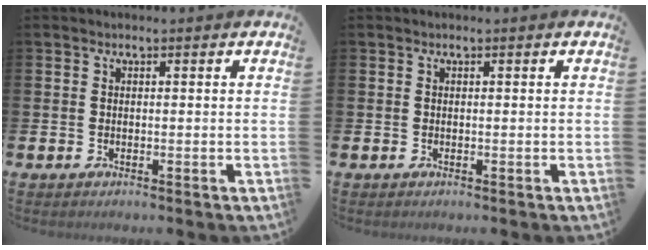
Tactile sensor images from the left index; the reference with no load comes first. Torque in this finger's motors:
{"motor_torque": [-0.15, -0.08, -0.09, -0.03]}